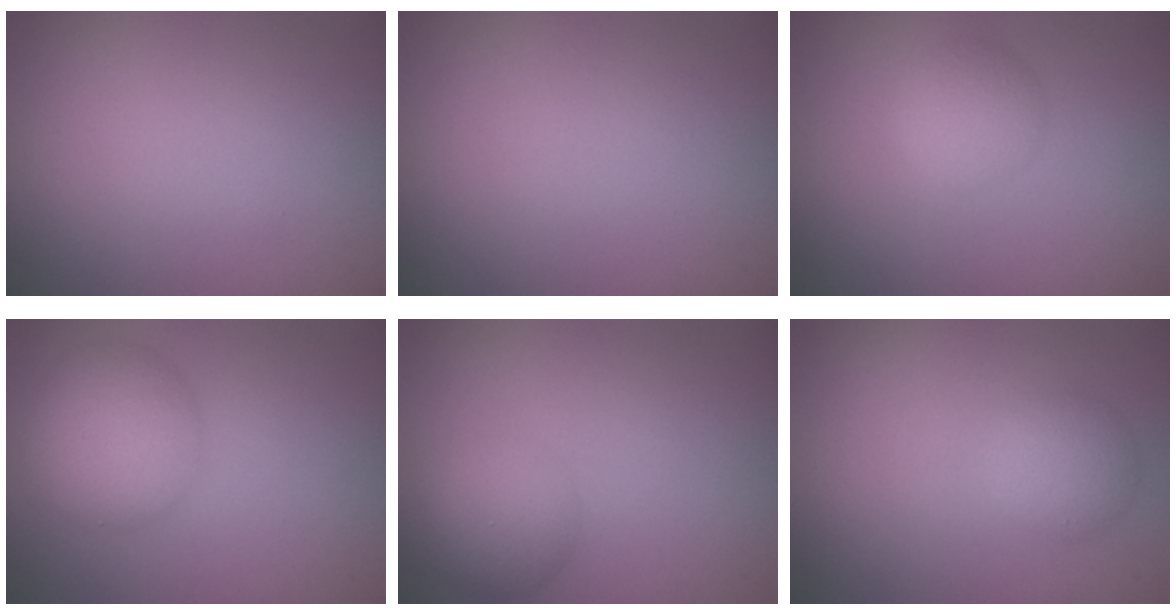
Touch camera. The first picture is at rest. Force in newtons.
{"total": 0.0}
{"total": 2.6, "press": 2.6, "slide": 0.1}
{"total": 5.2, "press": 5.2, "slide": 0.2}
{"total": 3.0, "press": 3.0, "slide": 0.1}
{"total": 2.4, "press": 2.4, "slide": 0.2}